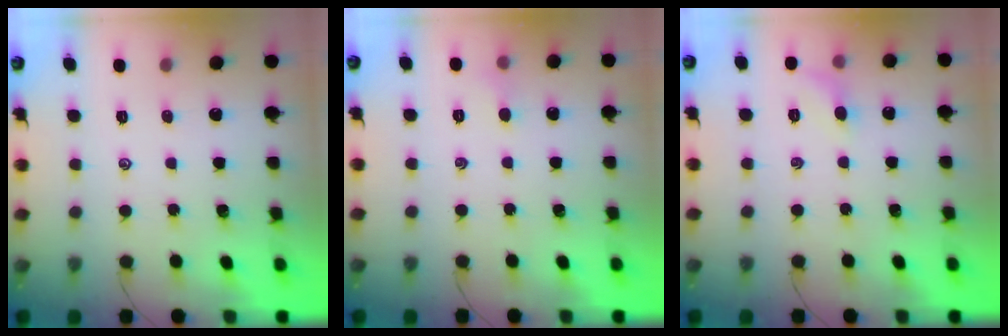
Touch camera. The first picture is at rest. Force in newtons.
{"total": 3.6, "press": 3.4, "slide": 1.2}
{"total": 6.3, "press": 6.0, "slide": 1.7}